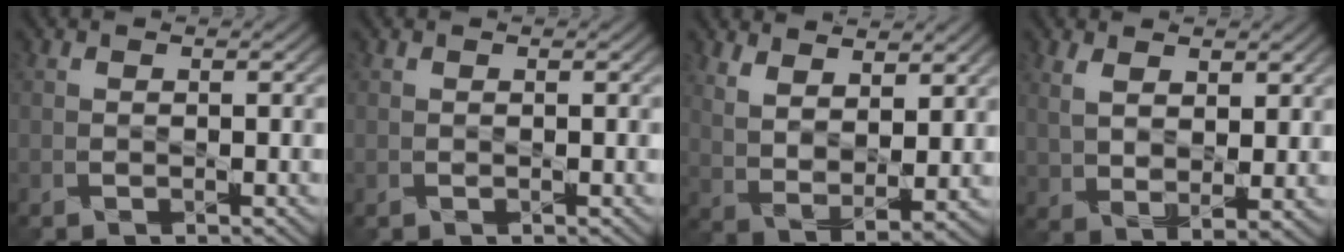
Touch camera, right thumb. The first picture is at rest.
{"total": 0.0}
{"total": 7.3, "force": [4.9, 2.6, 4.7], "torque": [-0.100, -0.018, 0.103]}
{"total": 5.6, "force": [2.8, 2.6, 4.0], "torque": [-0.091, -0.012, 0.062]}